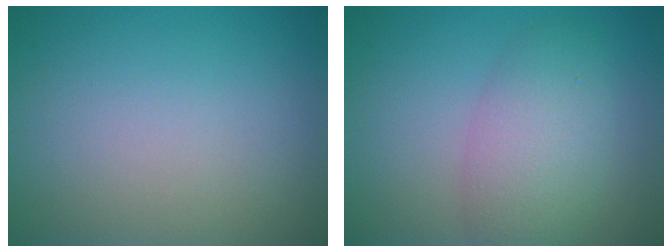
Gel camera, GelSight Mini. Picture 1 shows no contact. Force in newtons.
{"total": 4.7, "press": 4.7, "slide": 0.1}